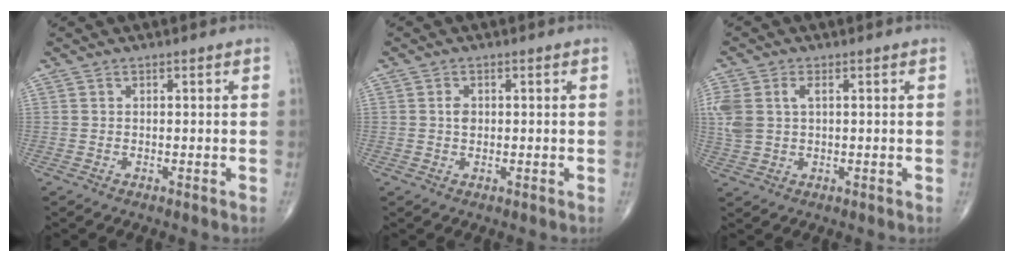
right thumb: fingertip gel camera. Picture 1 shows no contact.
{"total": 1.8, "force": [0.2, 1.3, 1.2], "torque": [-0.015, 0.001, 0.003]}
{"total": 7.5, "force": [1.6, 4.7, 5.7], "torque": [-0.154, 0.015, 0.039]}